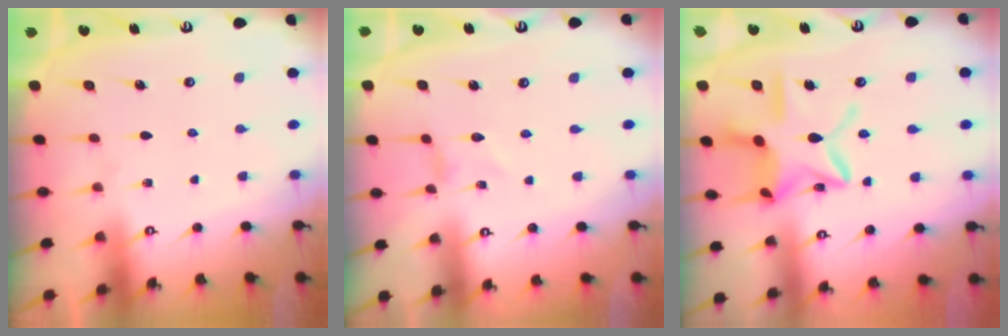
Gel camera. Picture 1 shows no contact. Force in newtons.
{"total": 0.0}
{"total": 14.4, "press": 14.4, "slide": 1.1}